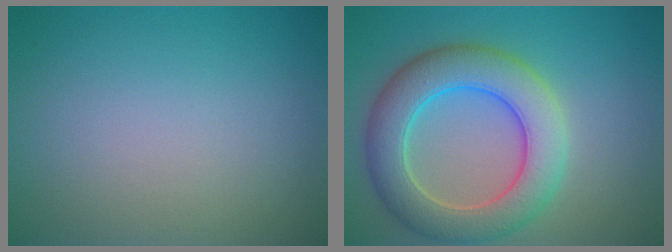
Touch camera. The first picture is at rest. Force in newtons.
{"total": 7.4, "press": 7.4, "slide": 0.5}